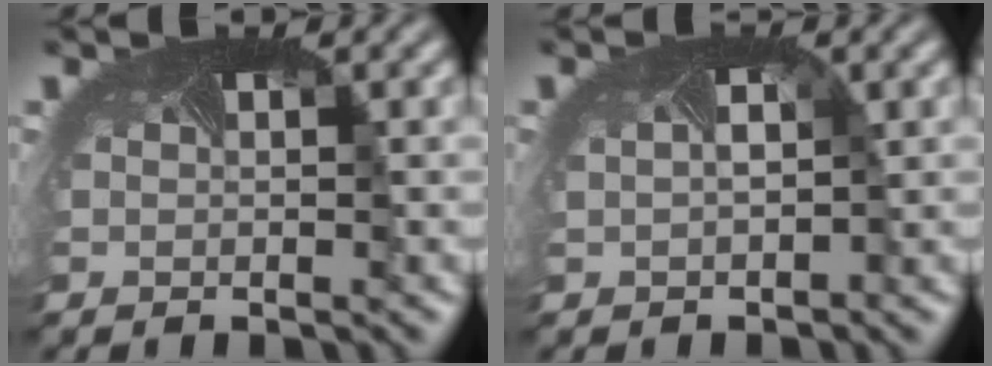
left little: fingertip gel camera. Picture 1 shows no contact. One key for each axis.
{"total": 1.0, "fx": 0.0, "fy": 0.9, "fz": 0.5, "tx": -0.005, "ty": 0.009, "tz": 0.002}